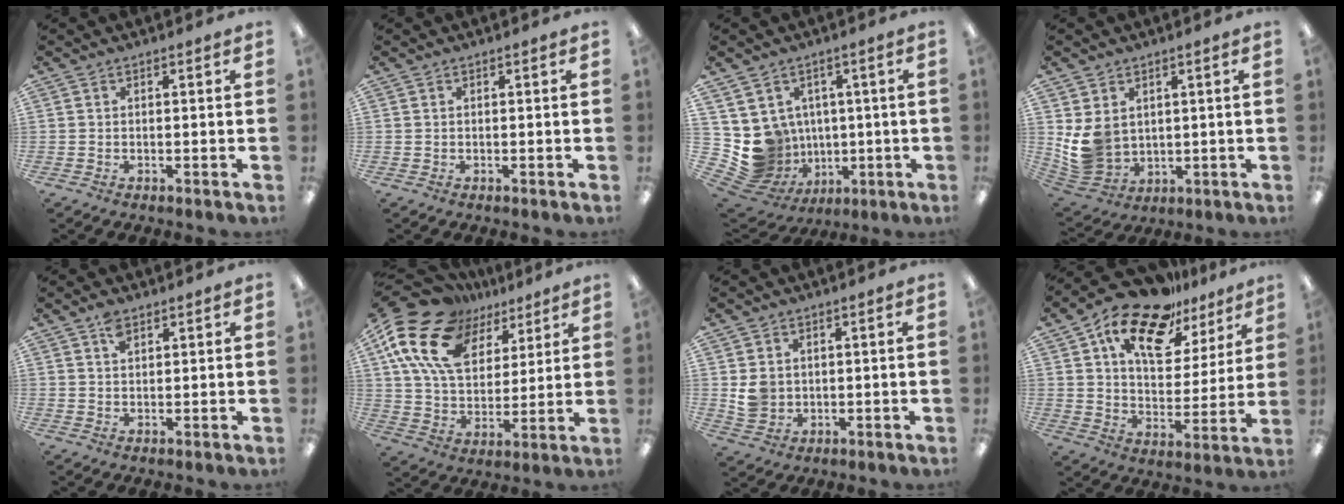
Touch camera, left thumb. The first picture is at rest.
{"total": 0.0}
{"total": 9.6, "force": [0.2, 9.5, 1.7], "torque": [-0.086, -0.019, 0.023]}
{"total": 8.7, "force": [1.9, 7.5, 4.2], "torque": [-0.113, -0.012, 0.041]}
{"total": 3.1, "force": [2.0, 1.6, 1.7], "torque": [-0.032, -0.003, 0.035]}
{"total": 20.7, "force": [11.4, 12.8, 11.7], "torque": [-0.249, -0.051, 0.206]}
{"total": 4.8, "force": [1.0, 4.4, 1.6], "torque": [-0.021, 0.003, 0.020]}
{"total": 18.7, "force": [12.9, 8.9, 10.2], "torque": [-0.184, -0.072, 0.224]}